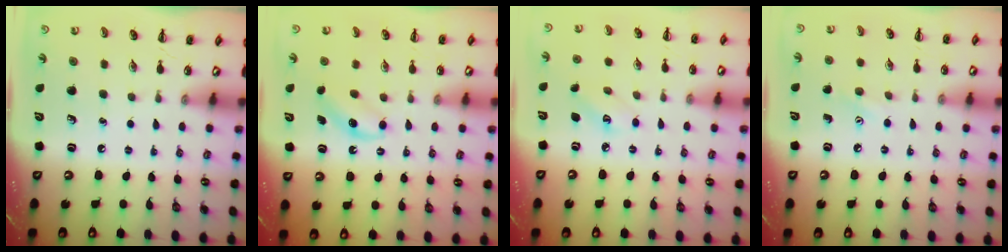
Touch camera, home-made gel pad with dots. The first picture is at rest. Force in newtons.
{"total": 4.6, "press": 4.4, "slide": 1.5}
{"total": 3.6, "press": 3.5, "slide": 1.1}
{"total": 5.8, "press": 5.6, "slide": 1.5}